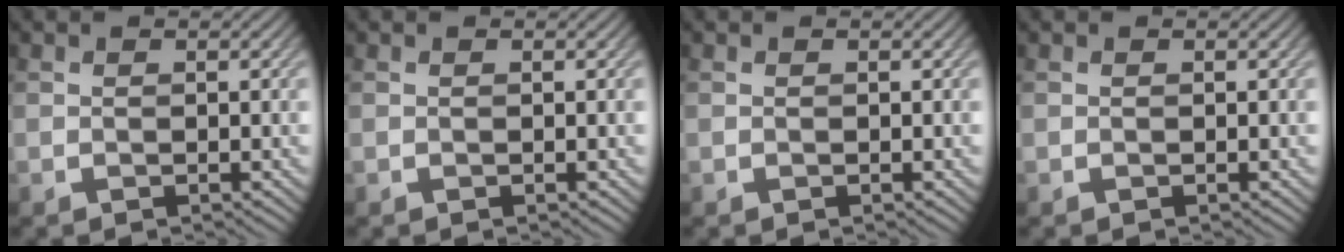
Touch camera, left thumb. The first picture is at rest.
{"total": 0.0}
{"total": 0.0}
{"total": 0.0}